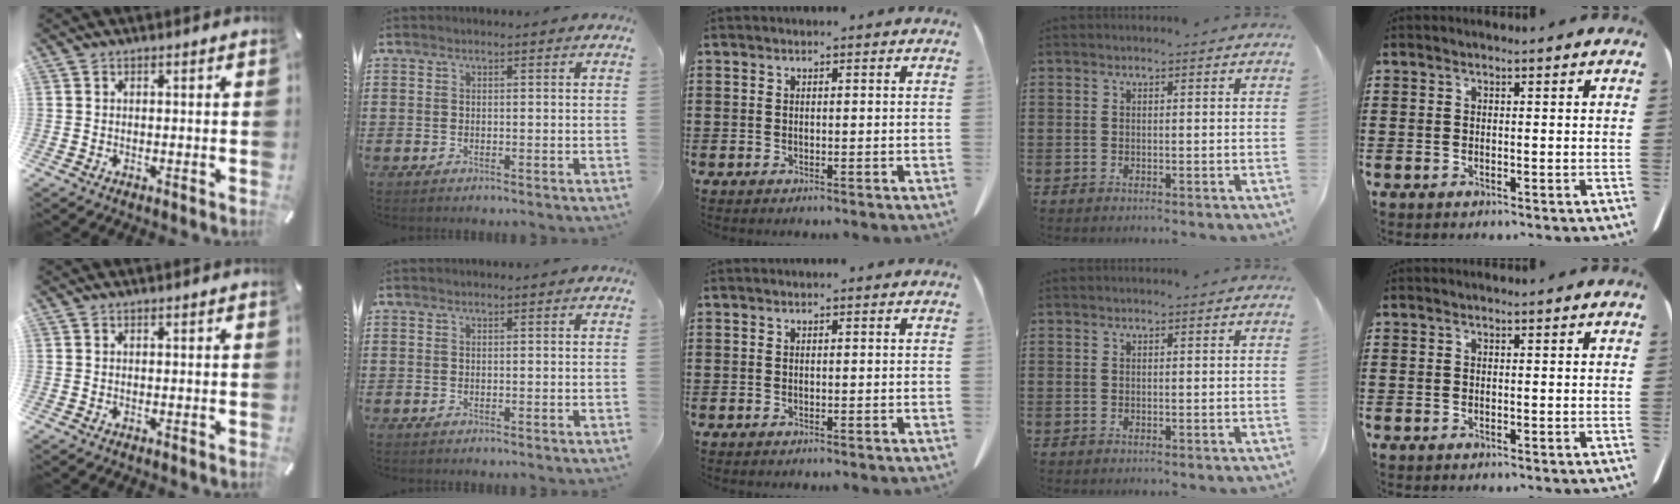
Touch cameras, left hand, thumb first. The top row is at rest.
{}